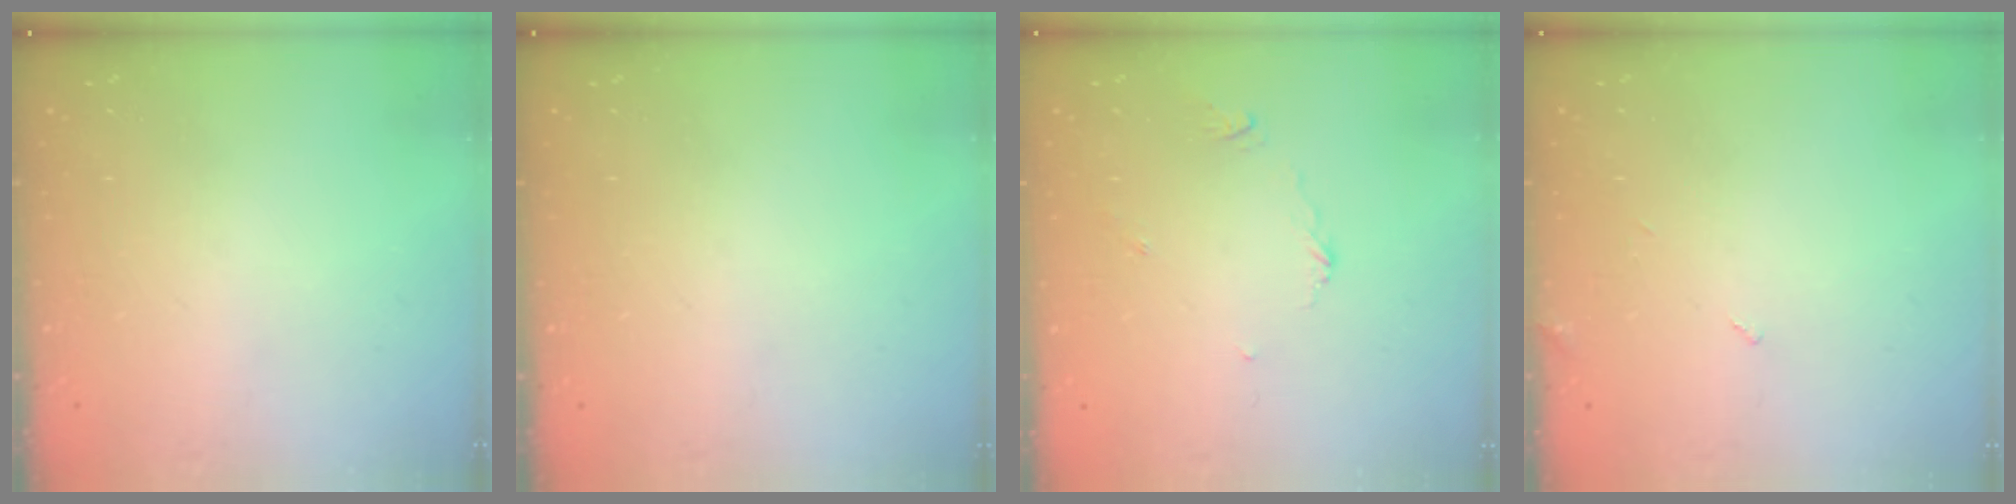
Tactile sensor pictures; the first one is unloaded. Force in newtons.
{"total": 0.0}
{"total": 3.6, "press": 3.6, "slide": 0.5}
{"total": 2.2, "press": 2.2, "slide": 0.3}